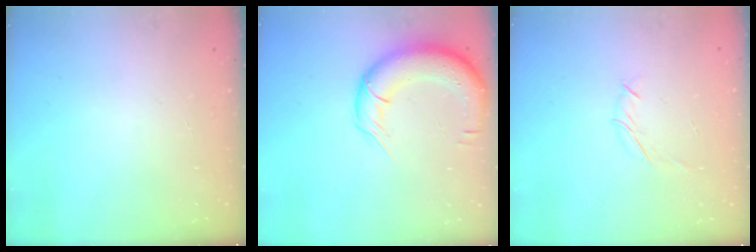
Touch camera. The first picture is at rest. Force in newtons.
{"total": 14.0, "press": 13.6, "slide": 3.1}
{"total": 3.9, "press": 3.8, "slide": 0.8}